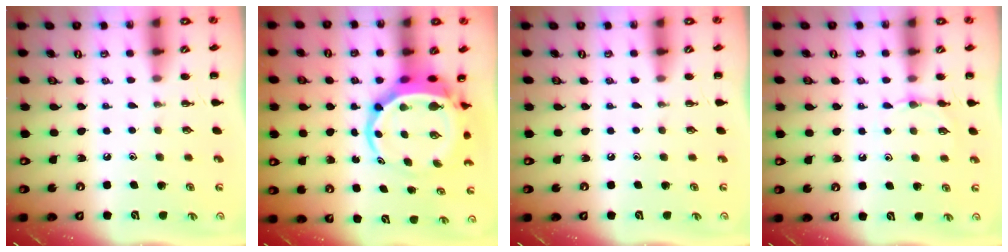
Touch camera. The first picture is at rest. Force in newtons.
{"total": 7.1, "press": 6.9, "slide": 2.0}
{"total": 0.0}
{"total": 4.4, "press": 4.1, "slide": 1.5}